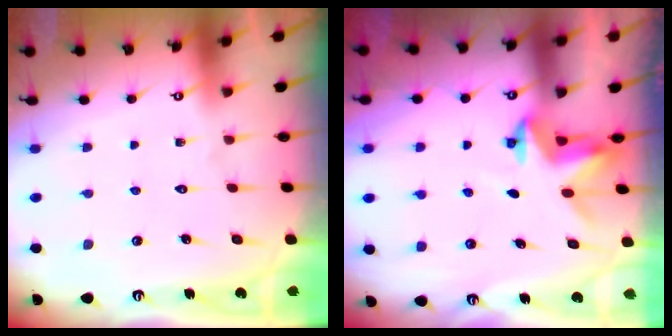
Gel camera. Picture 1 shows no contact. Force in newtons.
{"total": 3.1, "press": 3.1, "slide": 0.2}